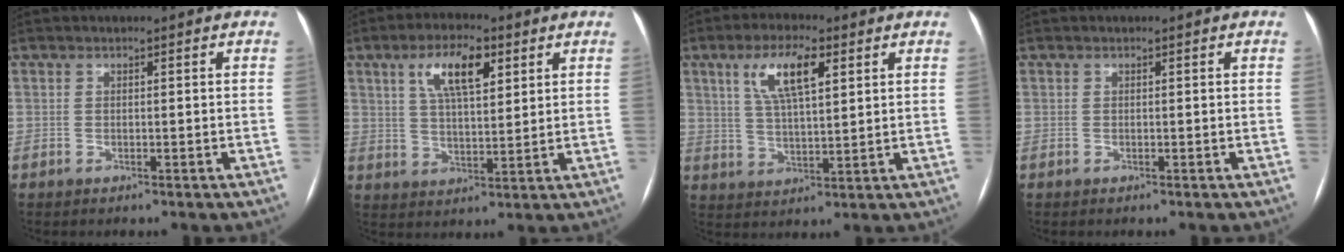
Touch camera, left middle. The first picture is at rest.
{"total": 8.8, "force": [4.1, 3.0, 7.2], "torque": [-0.133, 0.014, 0.075]}
{"total": 8.7, "force": [3.9, 2.3, 7.4], "torque": [-0.144, 0.013, 0.074]}
{"total": 0.0}